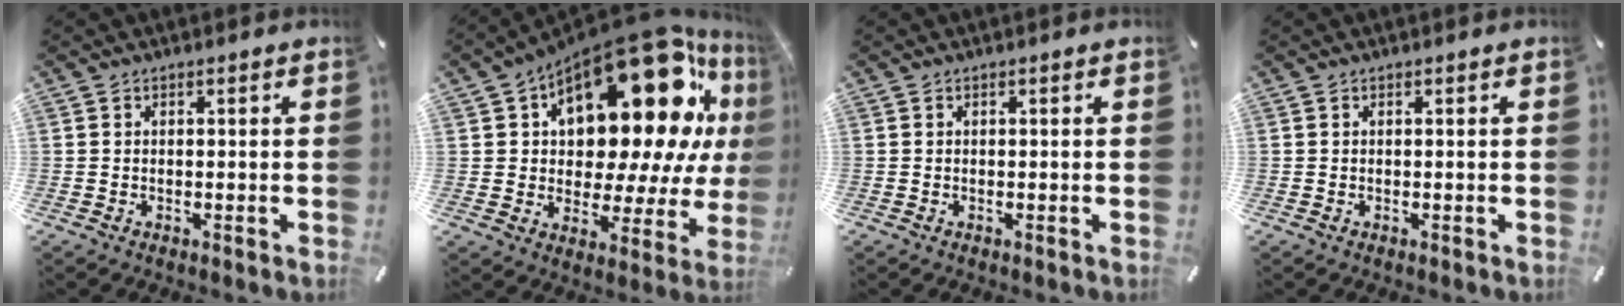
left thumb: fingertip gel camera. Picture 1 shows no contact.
{"total": 24.9, "force": [13.0, 11.9, 17.6], "torque": [-0.257, -0.108, 0.216]}
{"total": 0.0}
{"total": 0.0}